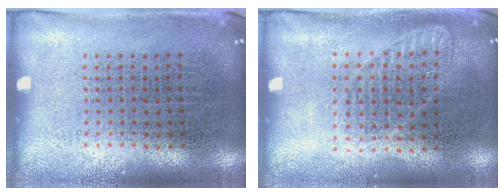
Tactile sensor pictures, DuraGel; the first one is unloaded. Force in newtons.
{"total": 1.3, "press": 1.2, "slide": 0.3}